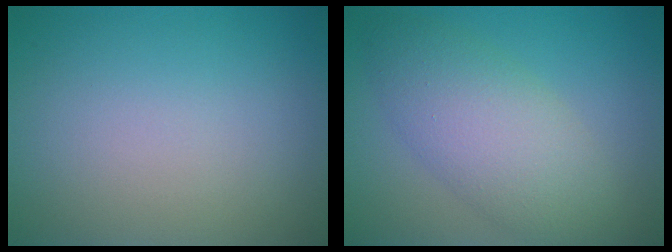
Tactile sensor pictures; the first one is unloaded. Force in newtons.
{"total": 6.0, "press": 6.0, "slide": 0.1}